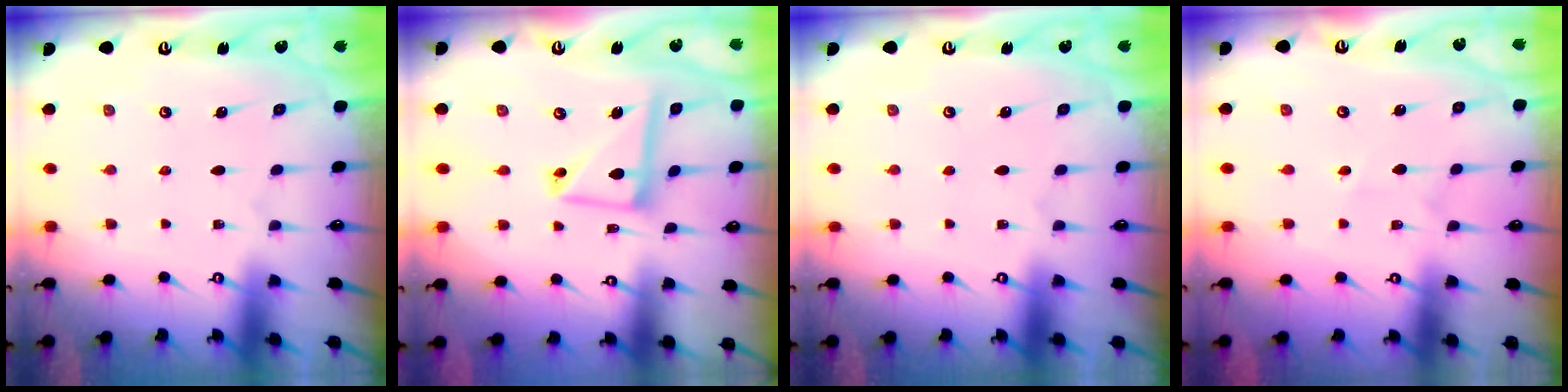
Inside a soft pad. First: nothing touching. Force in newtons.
{"total": 12.5, "press": 12.5, "slide": 1.3}
{"total": 0.0}
{"total": 2.1, "press": 1.9, "slide": 0.9}